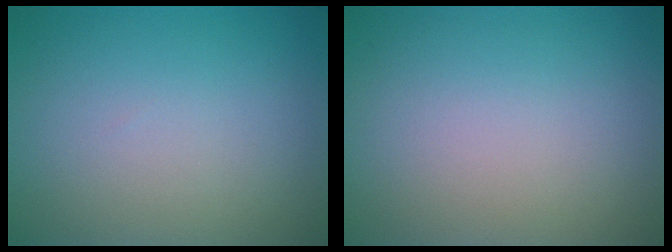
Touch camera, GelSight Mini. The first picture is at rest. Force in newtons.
{"total": 0.0}